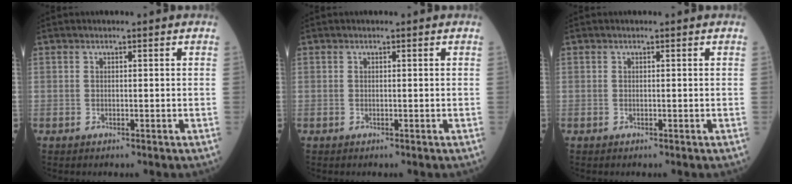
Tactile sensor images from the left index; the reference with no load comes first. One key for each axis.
{"total": 0.0}
{"total": 0.0}